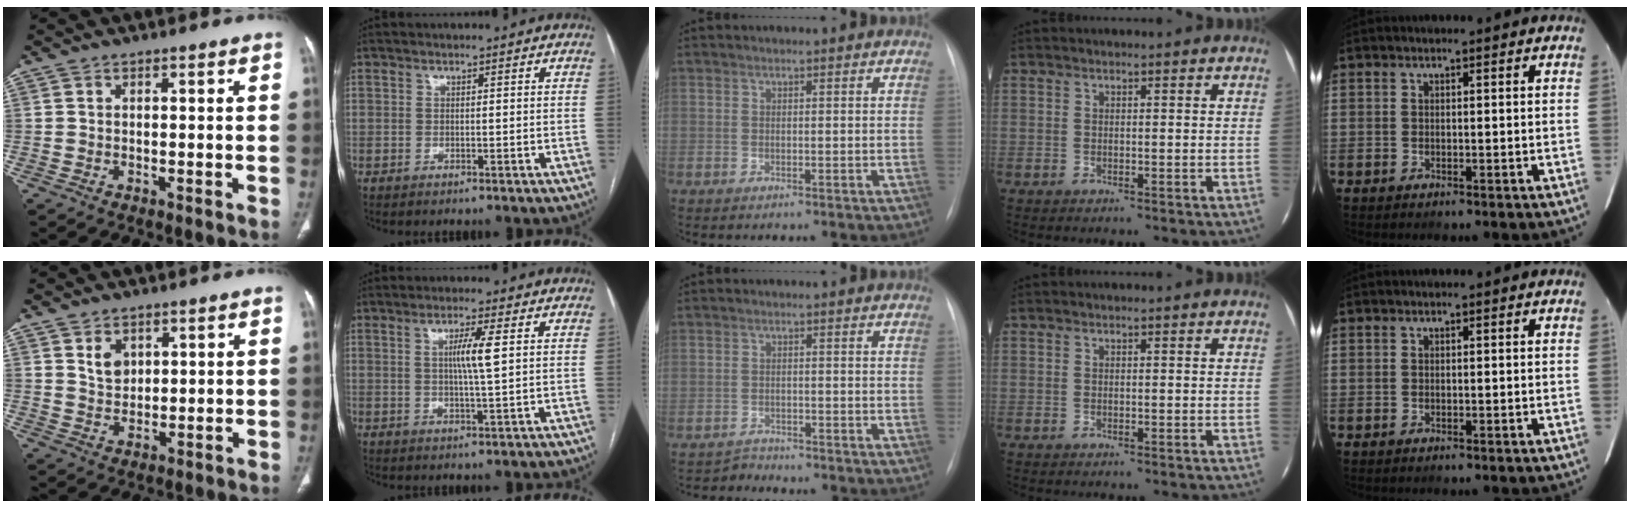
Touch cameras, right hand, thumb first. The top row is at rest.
{"thumb": {"total": 4.1, "force": [1.9, 2.9, 2.2], "torque": [-0.024, -0.017, 0.040]}, "index": {"total": 4.7, "force": [0.9, -0.4, 4.6], "torque": [-0.084, -0.002, 0.017]}, "middle": {"total": 1.8, "force": [-1.5, 0.1, -1.0], "torque": [0.025, -0.009, -0.027]}}